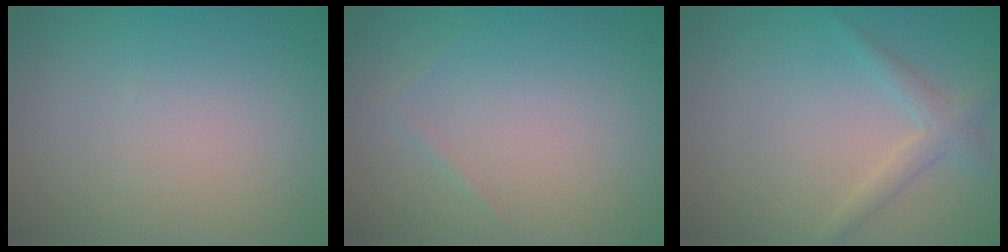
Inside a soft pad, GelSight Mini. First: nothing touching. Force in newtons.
{"total": 0.5, "press": 0.5, "slide": 0.0}
{"total": 1.8, "press": 1.8, "slide": 0.1}